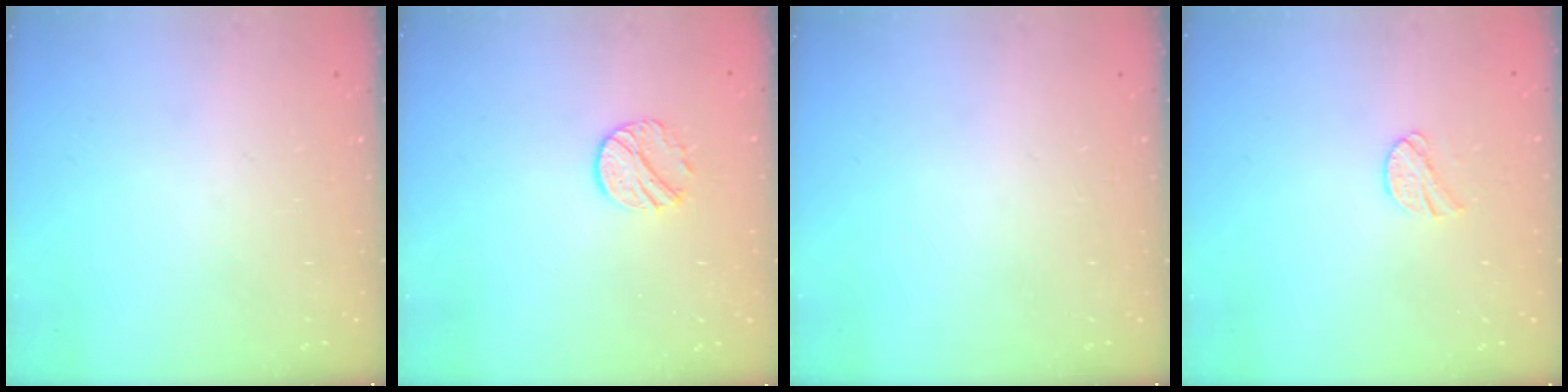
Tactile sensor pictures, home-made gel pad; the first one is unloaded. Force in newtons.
{"total": 8.3, "press": 8.3, "slide": 0.3}
{"total": 0.0}
{"total": 8.5, "press": 8.4, "slide": 0.7}